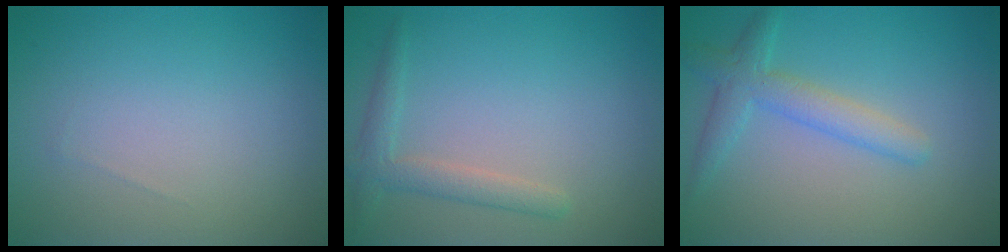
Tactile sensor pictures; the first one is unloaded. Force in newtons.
{"total": 2.3, "press": 2.2, "slide": 0.2}
{"total": 3.1, "press": 3.1, "slide": 0.2}